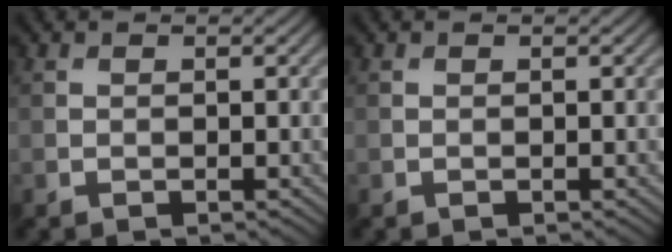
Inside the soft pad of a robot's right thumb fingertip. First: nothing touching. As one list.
[{"total": 0.0}]